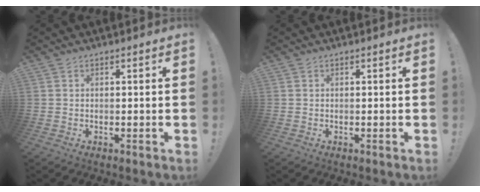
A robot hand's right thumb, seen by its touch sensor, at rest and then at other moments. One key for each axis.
{"total": 0.0}